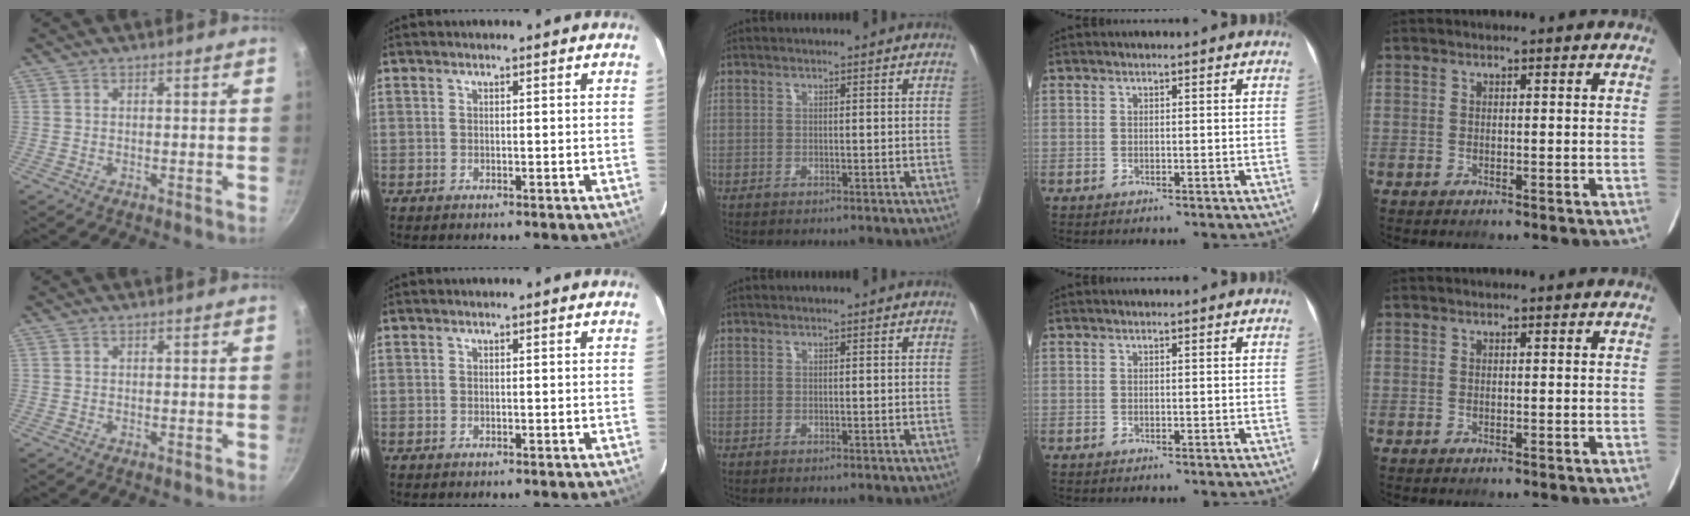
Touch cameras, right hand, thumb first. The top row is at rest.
{}